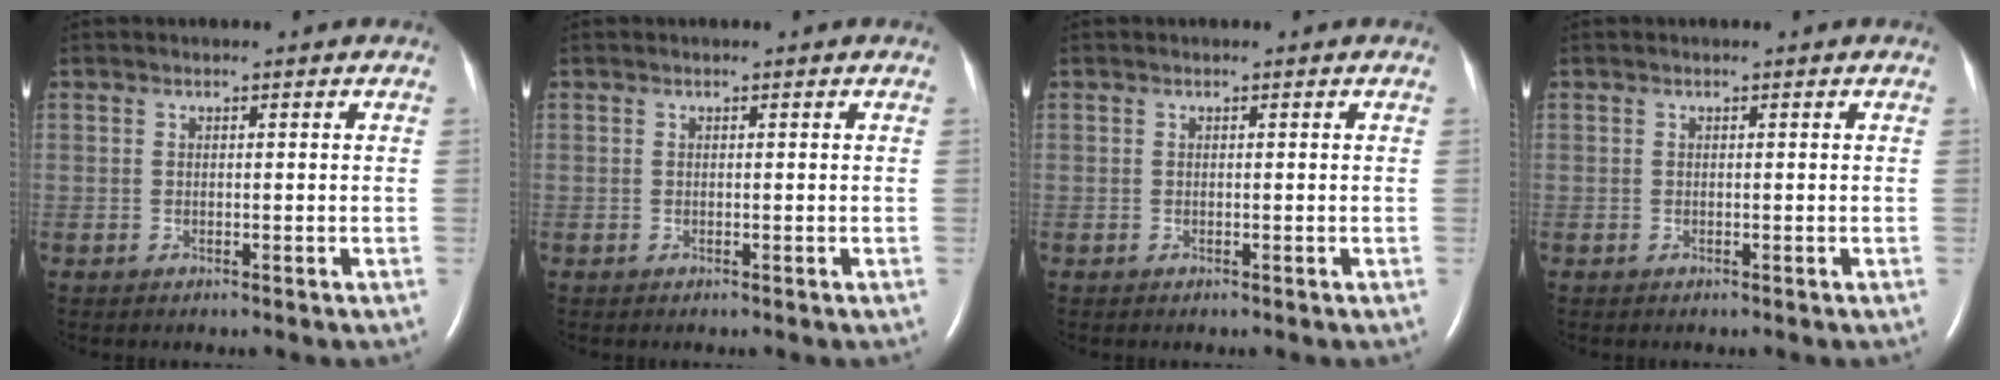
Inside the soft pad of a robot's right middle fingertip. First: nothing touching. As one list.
[{"total": 0.0}, {"total": 0.0}, {"total": 0.0}]